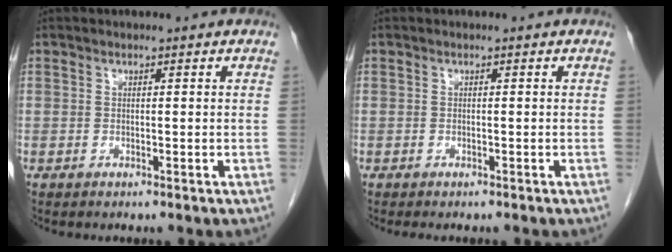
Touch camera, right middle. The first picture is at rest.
{"total": 1.6, "force": [-1.3, 0.5, 0.6], "torque": [-0.010, -0.004, -0.014]}